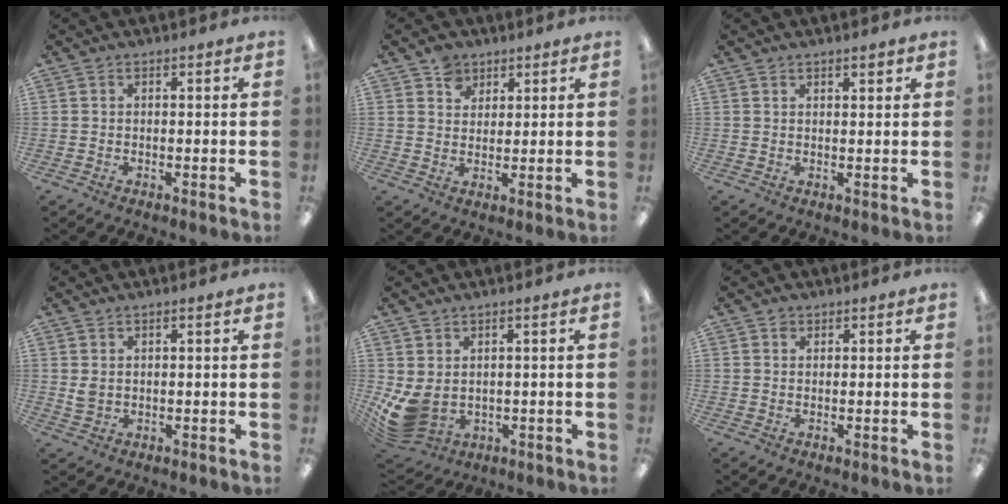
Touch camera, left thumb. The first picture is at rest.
{"total": 4.7, "force": [3.1, 3.4, 0.9], "torque": [-0.014, -0.006, 0.057]}
{"total": 1.6, "force": [1.3, 0.5, 0.8], "torque": [-0.008, -0.005, 0.022]}
{"total": 2.2, "force": [0.9, 1.5, 1.4], "torque": [-0.029, 0.003, 0.016]}
{"total": 6.6, "force": [0.6, 4.6, 4.7], "torque": [-0.122, -0.017, 0.013]}
{"total": 1.2, "force": [0.8, 0.8, 0.3], "torque": [-0.007, 0.001, 0.016]}